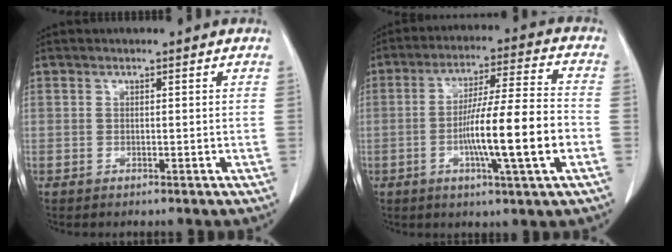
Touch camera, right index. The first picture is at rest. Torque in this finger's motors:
{"motor_torque": [1.73, -0.41, 0.56, 0.17]}